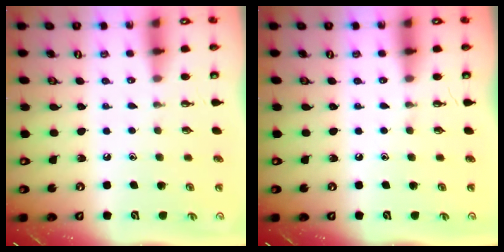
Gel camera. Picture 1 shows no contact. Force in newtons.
{"total": 0.0}